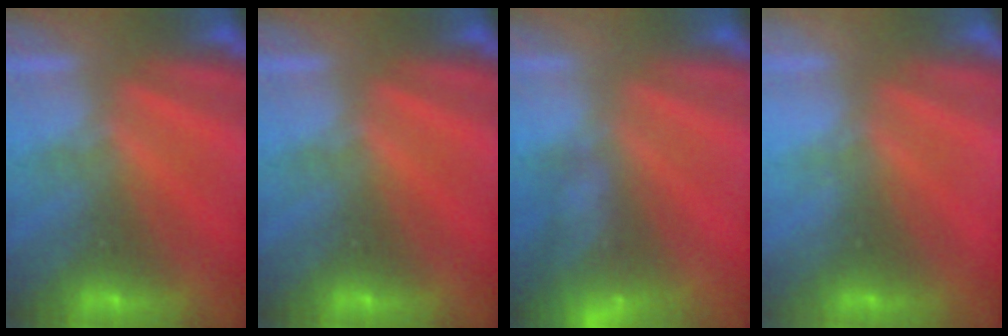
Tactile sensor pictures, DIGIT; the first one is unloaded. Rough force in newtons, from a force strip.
{"total": 0.0}
{"total": 8.8}
{"total": 2.2}